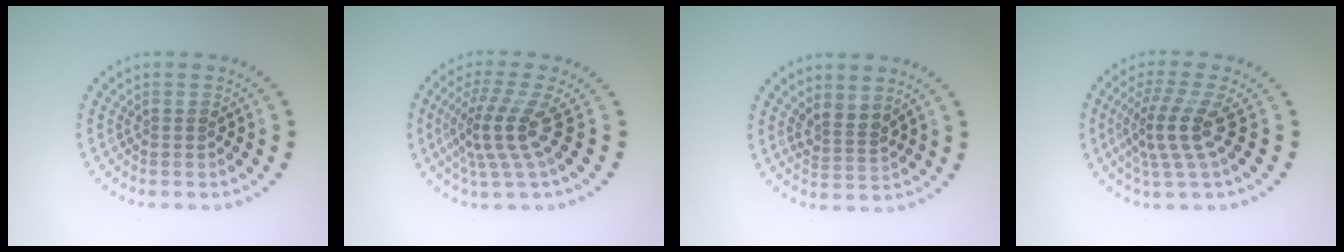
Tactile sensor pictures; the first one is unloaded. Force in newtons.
{"total": 3.9, "press": 2.7, "slide": 2.8}
{"total": 2.1, "press": 1.5, "slide": 1.5}
{"total": 3.7, "press": 2.7, "slide": 2.5}